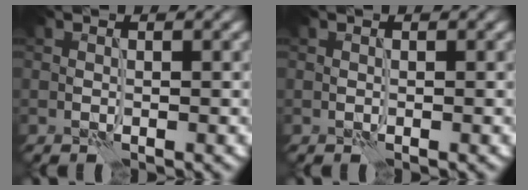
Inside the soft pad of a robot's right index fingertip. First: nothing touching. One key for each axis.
{"total": 0.0}